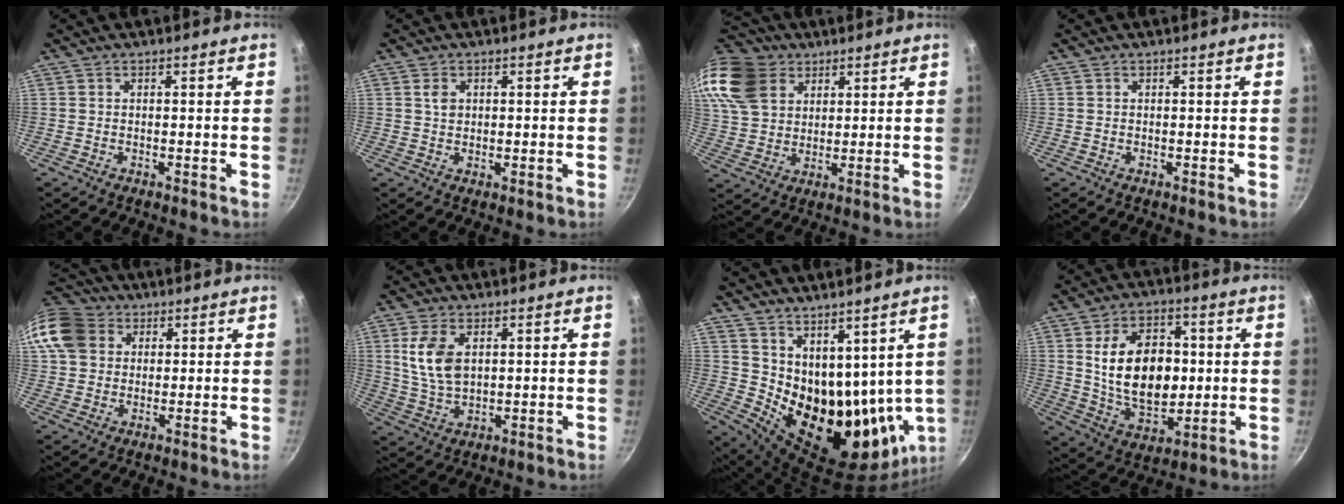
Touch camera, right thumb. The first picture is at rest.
{"total": 2.6, "force": [0.8, 1.9, 1.5], "torque": [-0.022, -0.003, 0.013]}
{"total": 16.0, "force": [8.2, 11.4, 7.7], "torque": [-0.152, -0.011, 0.161]}
{"total": 0.0}
{"total": 12.7, "force": [4.0, 10.4, 6.1], "torque": [-0.115, 0.015, 0.065]}
{"total": 9.2, "force": [2.5, 5.5, 6.9], "torque": [-0.131, -0.017, 0.055]}
{"total": 18.5, "force": [8.9, 10.8, 12.1], "torque": [-0.159, -0.058, 0.183]}
{"total": 18.0, "force": [1.7, 12.0, 13.4], "torque": [-0.182, -0.005, 0.039]}